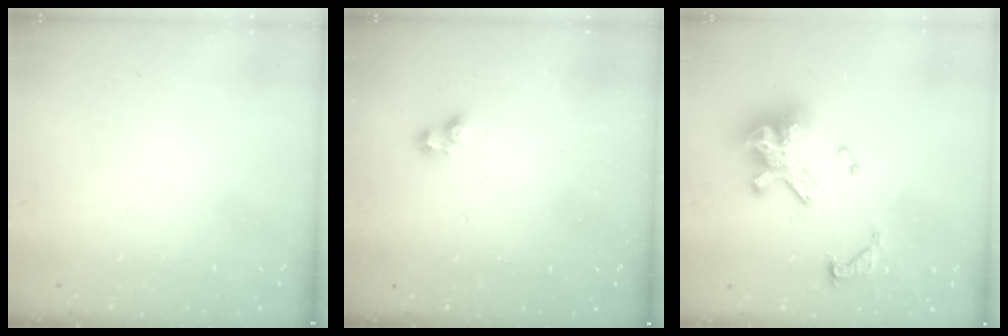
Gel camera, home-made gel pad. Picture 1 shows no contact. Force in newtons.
{"total": 1.9, "press": 1.9, "slide": 0.3}
{"total": 14.3, "press": 14.2, "slide": 1.7}